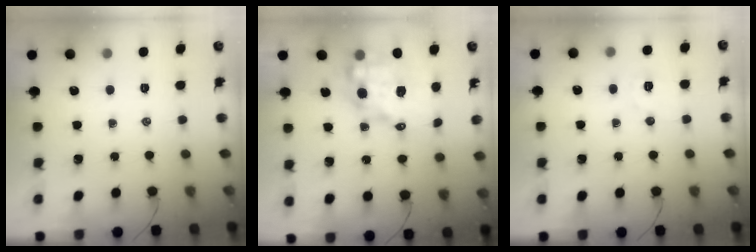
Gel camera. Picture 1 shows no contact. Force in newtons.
{"total": 12.8, "press": 12.4, "slide": 3.1}
{"total": 5.7, "press": 5.6, "slide": 1.1}